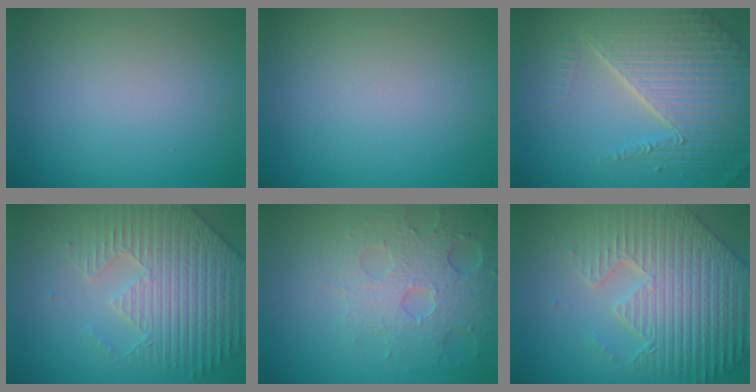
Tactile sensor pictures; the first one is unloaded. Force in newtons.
{"total": 0.0}
{"total": 6.7, "press": 5.3, "slide": 4.1}
{"total": 5.5, "press": 5.1, "slide": 2.0}
{"total": 4.2, "press": 4.1, "slide": 0.9}
{"total": 9.2, "press": 6.5, "slide": 6.5}